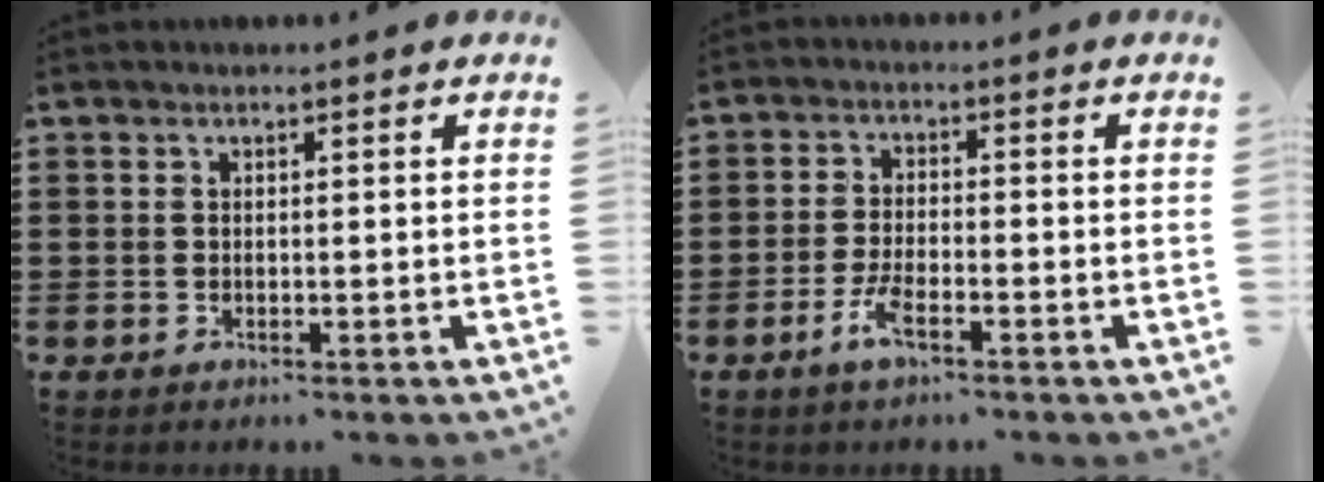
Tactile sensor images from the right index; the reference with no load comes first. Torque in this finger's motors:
{"motor_torque": [-0.04, 0.48, 0.03, 0.01]}